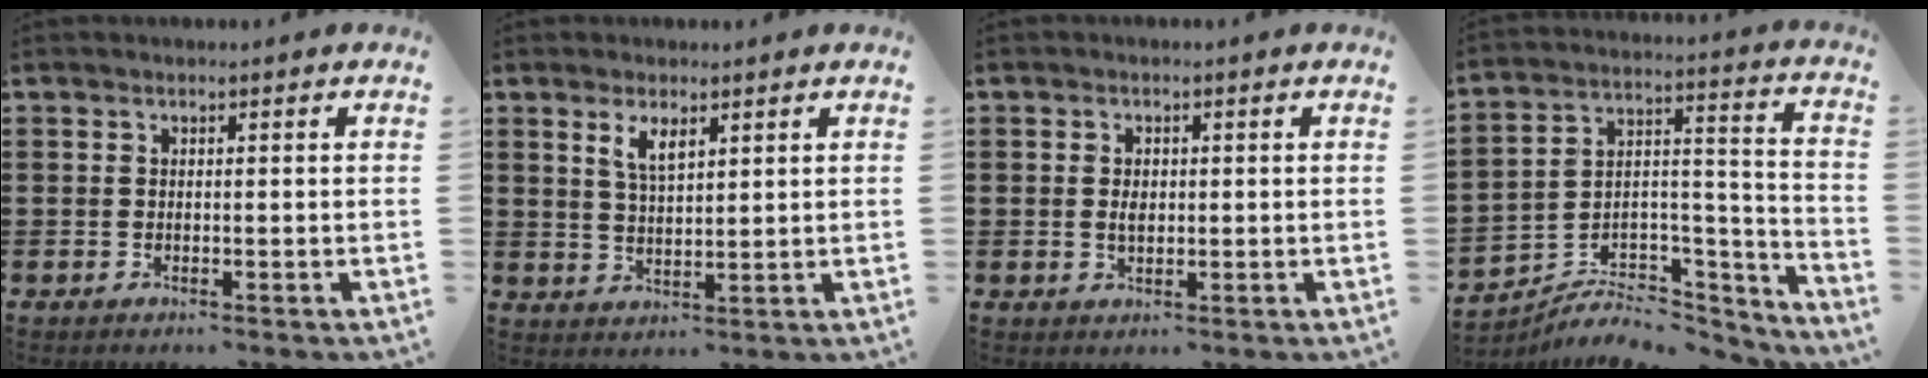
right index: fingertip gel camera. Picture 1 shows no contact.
{"total": 3.5, "force": [2.1, 1.3, 2.6], "torque": [-0.056, 0.004, 0.036]}
{"total": 2.1, "force": [0.1, 1.2, 1.8], "torque": [-0.037, 0.004, 0.002]}
{"total": 5.5, "force": [-4.4, 3.0, 1.6], "torque": [-0.027, 0.004, -0.083]}